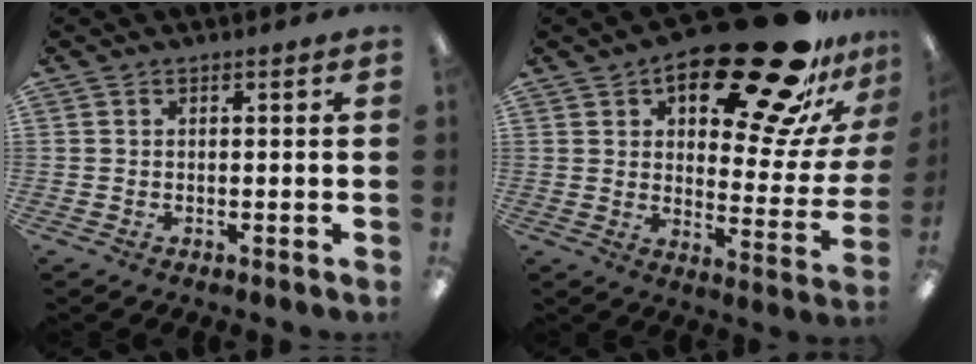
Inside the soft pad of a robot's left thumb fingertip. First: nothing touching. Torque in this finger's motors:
{"motor_torque": [0.30, 0.70, 1.53, -1.24, 0.18]}